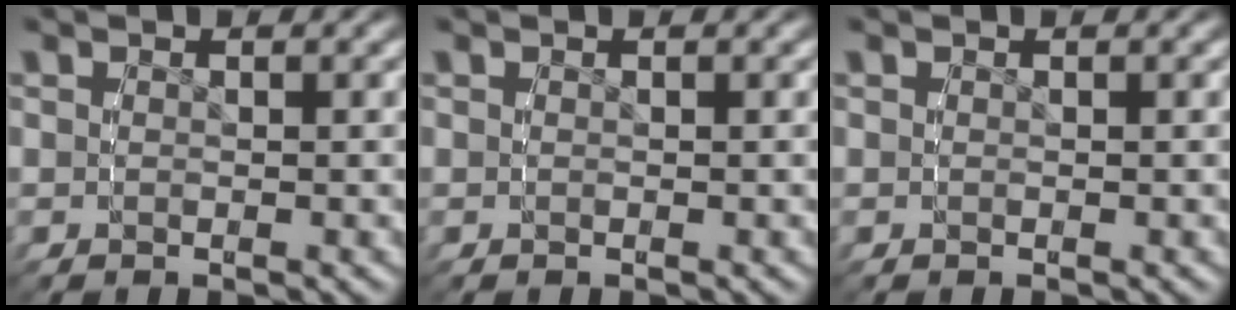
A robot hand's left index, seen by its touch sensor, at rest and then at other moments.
{"total": 0.0}
{"total": 0.0}